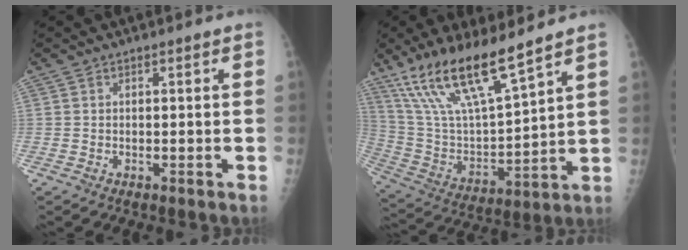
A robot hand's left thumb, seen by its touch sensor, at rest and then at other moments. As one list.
[{"total": 18.7, "force": [13.2, 3.9, 12.6], "torque": [-0.225, -0.058, 0.262]}]